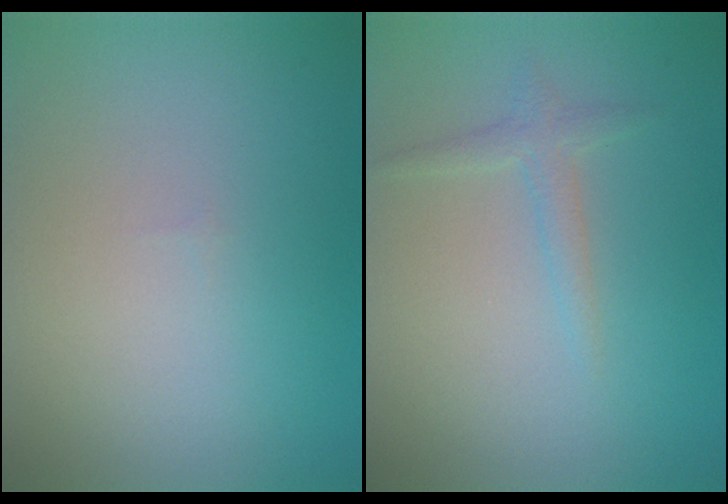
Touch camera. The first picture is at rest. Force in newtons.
{"total": 1.5, "press": 1.5, "slide": 0.1}